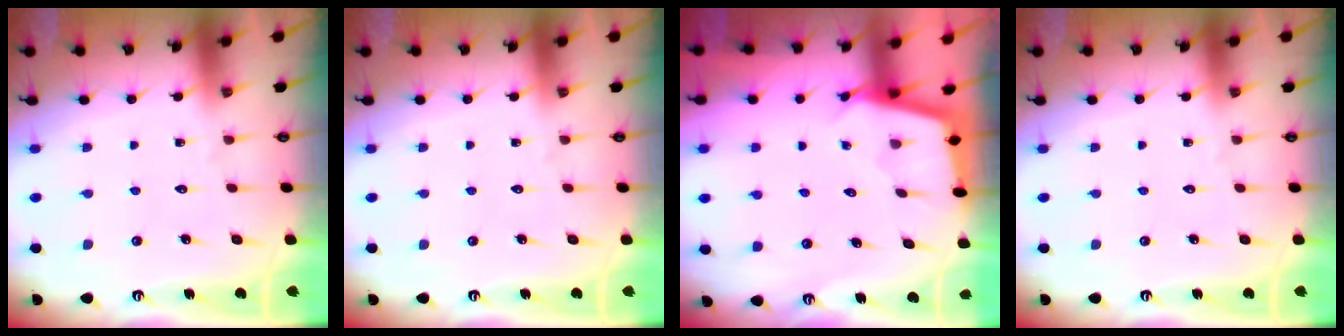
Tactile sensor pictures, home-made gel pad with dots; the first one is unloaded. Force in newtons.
{"total": 0.0}
{"total": 2.3, "press": 2.3, "slide": 0.1}
{"total": 0.0}